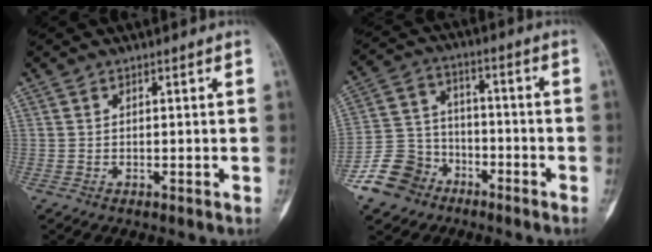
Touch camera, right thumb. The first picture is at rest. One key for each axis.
{"total": 10.6, "fx": -6.6, "fy": 8.0, "fz": 2.4, "tx": -0.022, "ty": 0.059, "tz": -0.126}